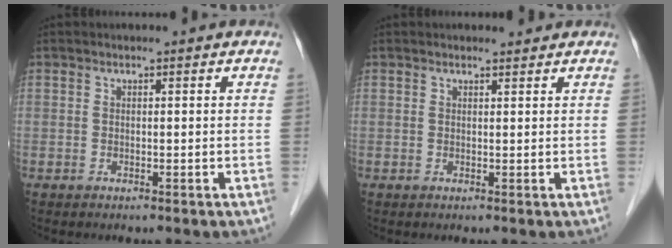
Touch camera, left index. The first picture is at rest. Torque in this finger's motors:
{"motor_torque": [0.18, -0.21, 0.03, 0.01]}